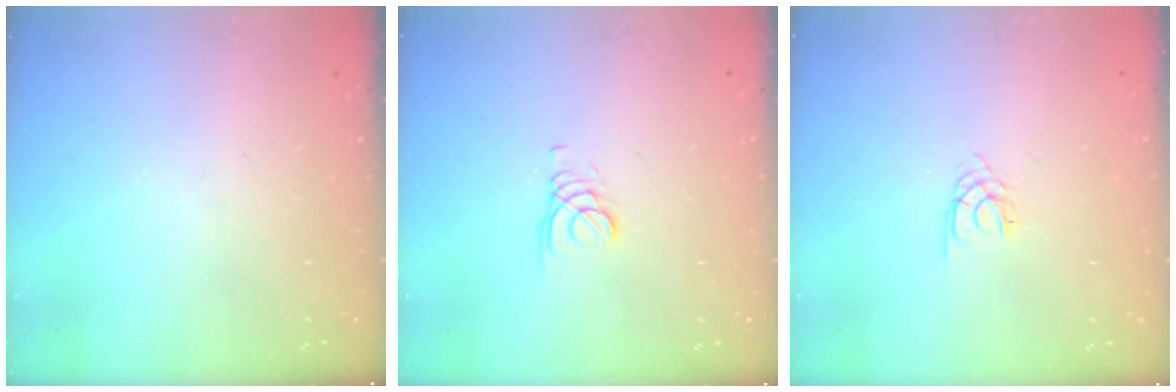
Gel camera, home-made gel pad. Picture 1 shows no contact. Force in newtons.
{"total": 1.6, "press": 1.6, "slide": 0.2}
{"total": 1.6, "press": 1.6, "slide": 0.3}